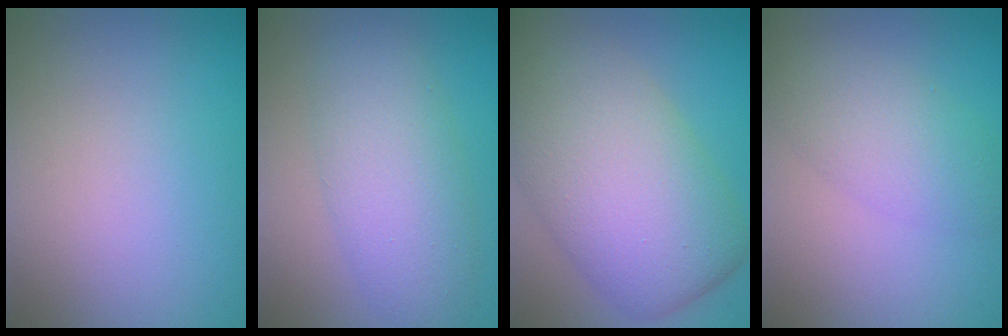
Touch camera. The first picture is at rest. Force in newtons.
{"total": 5.4, "press": 5.3, "slide": 0.3}
{"total": 11.1, "press": 11.1, "slide": 0.5}
{"total": 3.9, "press": 3.9, "slide": 0.2}